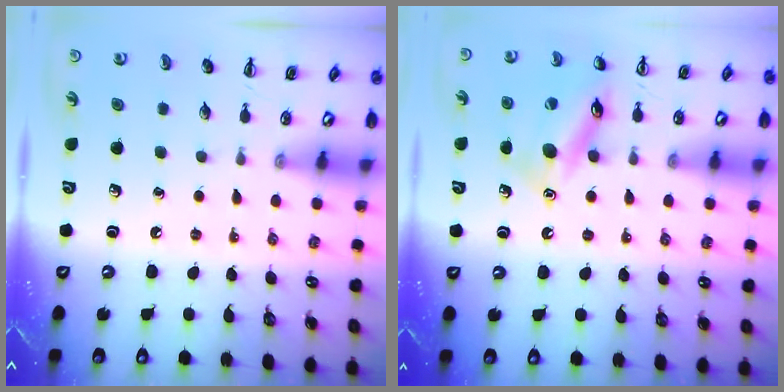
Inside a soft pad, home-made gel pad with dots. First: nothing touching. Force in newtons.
{"total": 14.7, "press": 14.4, "slide": 2.7}